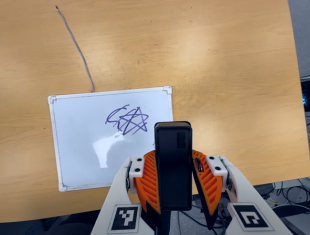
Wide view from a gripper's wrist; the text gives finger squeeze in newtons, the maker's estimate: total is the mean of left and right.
{"total": 7.4, "left": 6.1, "right": 8.7}